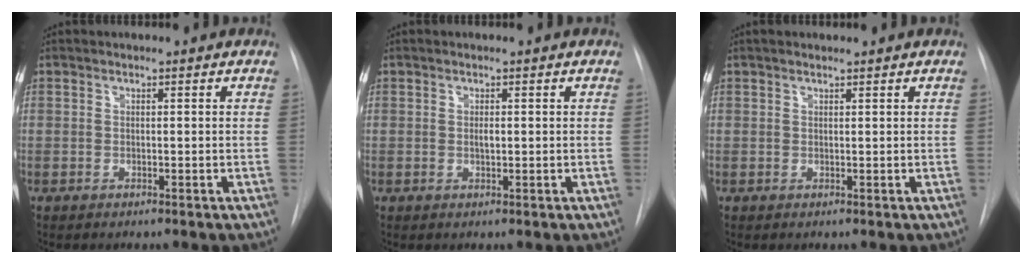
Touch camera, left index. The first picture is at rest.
{"total": 0.8, "force": [0.1, 0.3, 0.7], "torque": [-0.014, -0.003, 0.001]}
{"total": 1.3, "force": [1.2, 0.2, 0.5], "torque": [-0.009, 0.015, 0.019]}